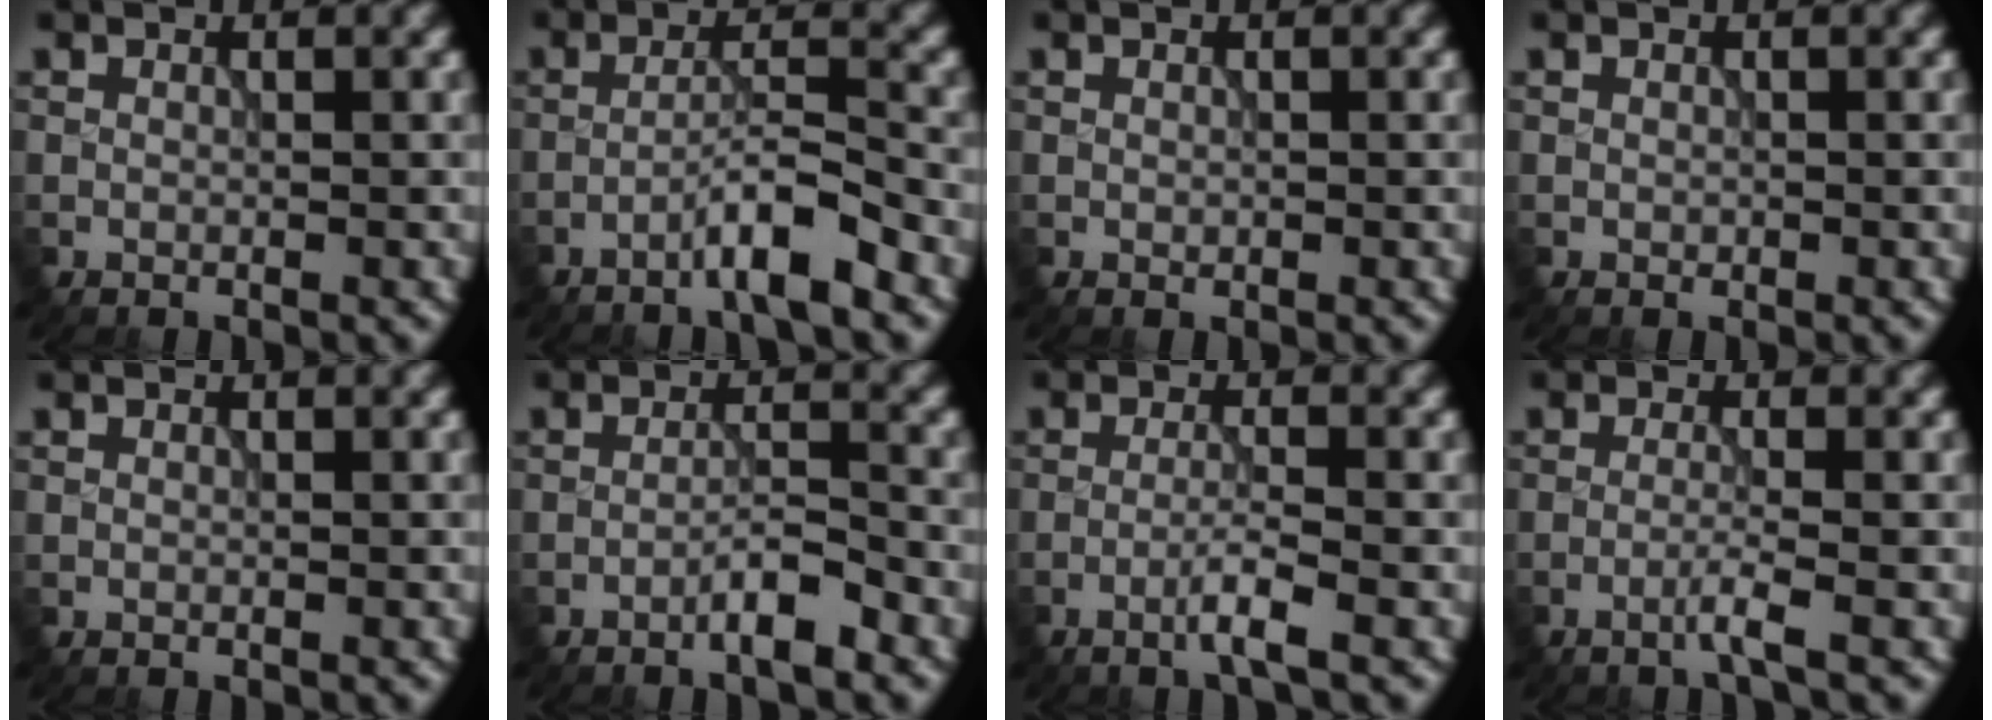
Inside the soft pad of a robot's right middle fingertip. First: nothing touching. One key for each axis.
{"total": 3.9, "fx": -2.5, "fy": 0.1, "fz": 3.0, "tx": -0.052, "ty": 0.015, "tz": -0.052}
{"total": 0.0}
{"total": 0.0}
{"total": 0.0}
{"total": 2.8, "fx": -1.8, "fy": 0.2, "fz": 2.2, "tx": -0.034, "ty": 0.009, "tz": -0.035}
{"total": 2.3, "fx": -1.1, "fy": -0.1, "fz": 2.0, "tx": -0.035, "ty": 0.008, "tz": -0.030}
{"total": 1.8, "fx": -0.9, "fy": 0.0, "fz": 1.6, "tx": -0.024, "ty": 0.006, "tz": -0.030}